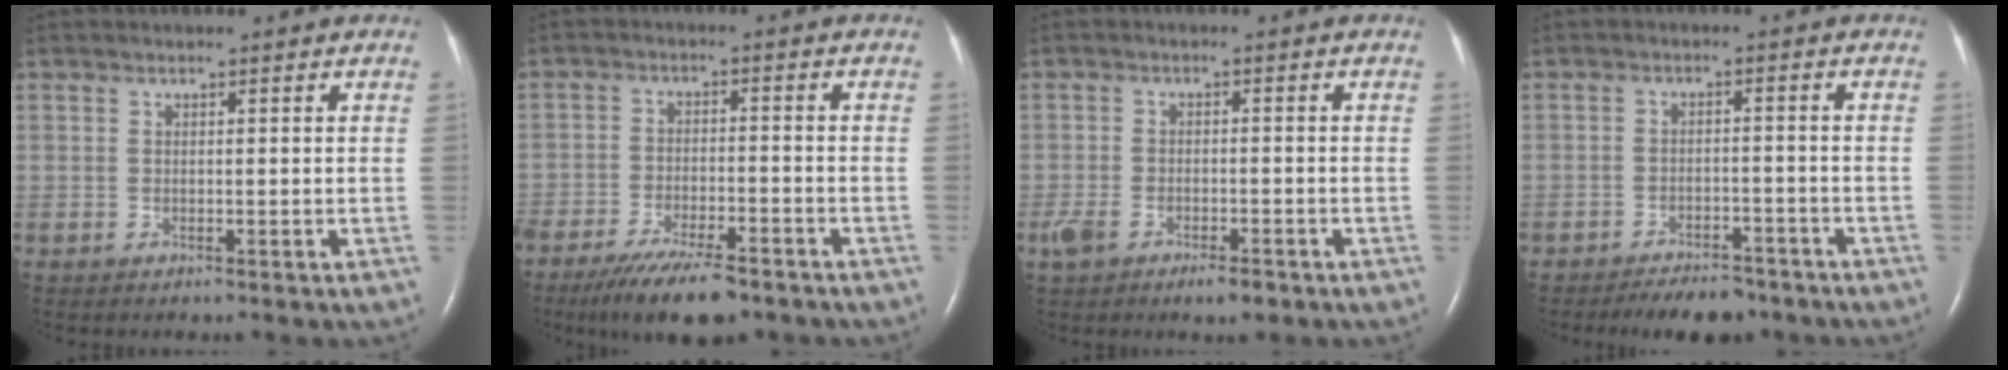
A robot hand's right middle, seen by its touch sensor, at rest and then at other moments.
{"total": 10.7, "force": [-8.1, 2.8, 6.5], "torque": [-0.109, -0.019, -0.131]}
{"total": 5.5, "force": [-3.4, 2.1, 3.8], "torque": [-0.072, -0.006, -0.054]}
{"total": 6.4, "force": [-5.4, 2.5, 2.3], "torque": [-0.033, -0.002, -0.081]}